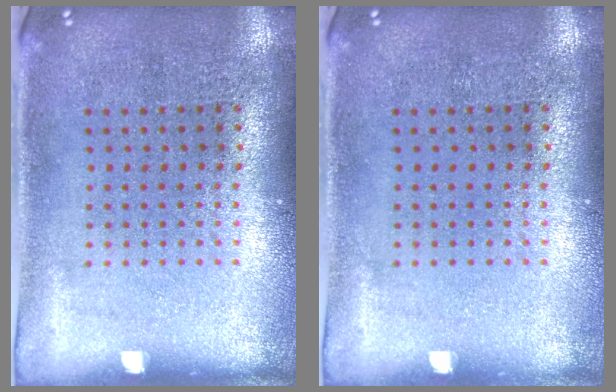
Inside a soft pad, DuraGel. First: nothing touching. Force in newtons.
{"total": 0.0}